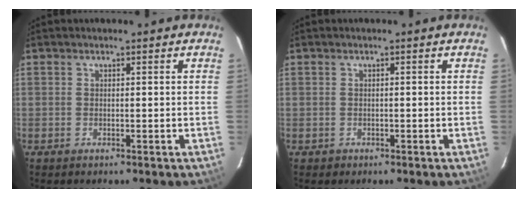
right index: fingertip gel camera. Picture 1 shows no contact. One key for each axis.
{"total": 1.0, "fx": -0.5, "fy": 0.9, "fz": 0.1, "tx": -0.001, "ty": 0.003, "tz": -0.004}